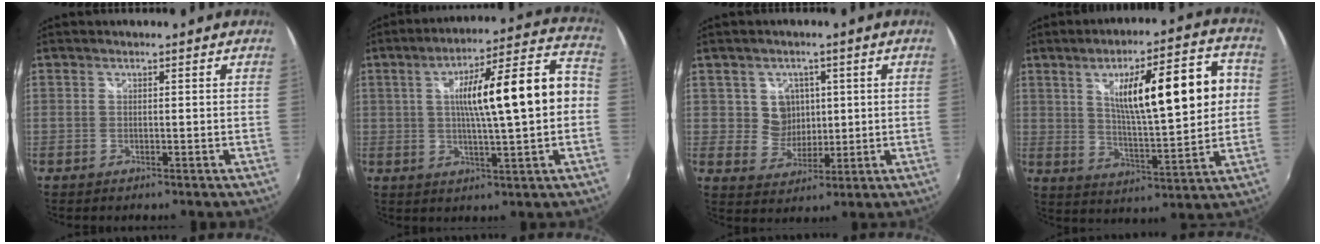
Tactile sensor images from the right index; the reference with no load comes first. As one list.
[{"total": 15.6, "force": [0.8, 0.5, 15.5], "torque": [-0.214, 0.024, 0.025]}, {"total": 5.9, "force": [1.3, 5.6, 1.5], "torque": [-0.028, 0.007, 0.031]}, {"total": 16.9, "force": [3.8, 2.4, 16.3], "torque": [-0.237, 0.011, 0.070]}]